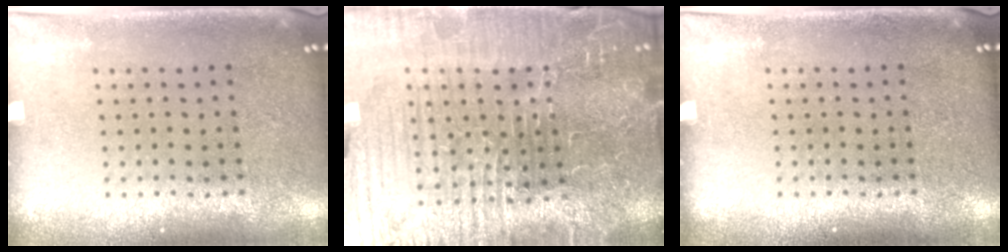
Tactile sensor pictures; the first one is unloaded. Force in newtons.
{"total": 6.9, "press": 6.3, "slide": 2.9}
{"total": 0.0}